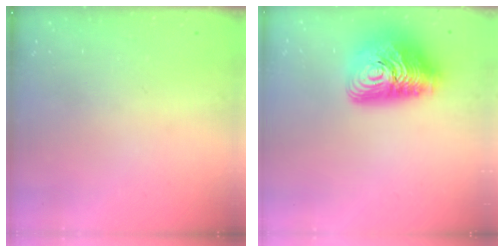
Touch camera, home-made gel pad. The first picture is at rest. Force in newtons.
{"total": 18.5, "press": 18.5, "slide": 1.1}